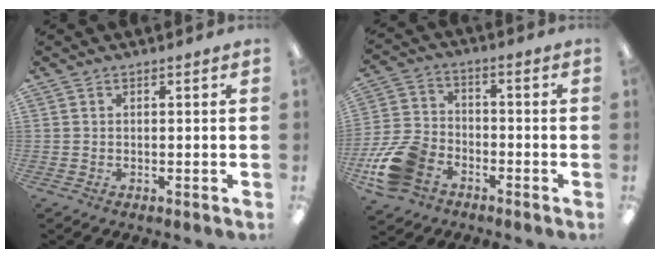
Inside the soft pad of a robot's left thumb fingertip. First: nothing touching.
{"total": 12.9, "force": [-6.7, 8.7, 6.9], "torque": [-0.148, 0.042, -0.120]}